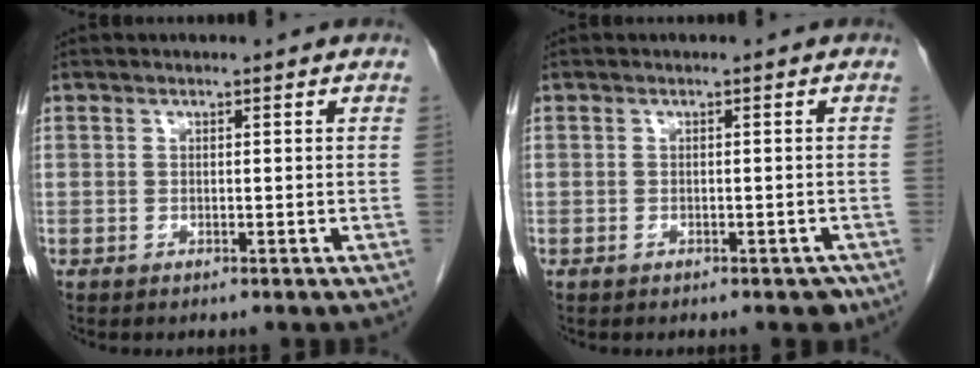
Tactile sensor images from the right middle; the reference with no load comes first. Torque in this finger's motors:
{"motor_torque": [0.08, -0.05, -0.01, 0.00]}